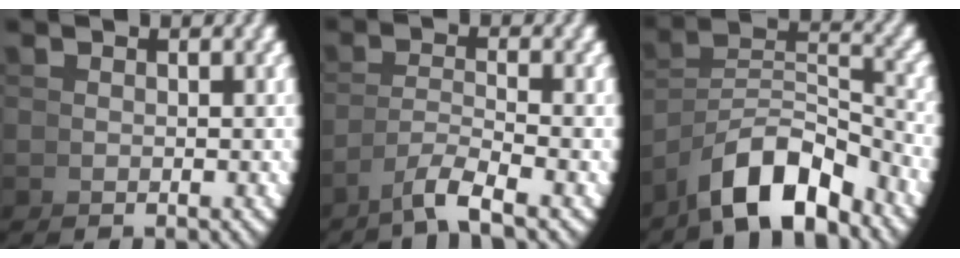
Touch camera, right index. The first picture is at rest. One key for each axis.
{"total": 2.9, "fx": -1.8, "fy": -0.1, "fz": 2.3, "tx": -0.040, "ty": -0.004, "tz": -0.027}
{"total": 7.6, "fx": -3.1, "fy": 4.7, "fz": 5.1, "tx": -0.095, "ty": -0.028, "tz": -0.038}